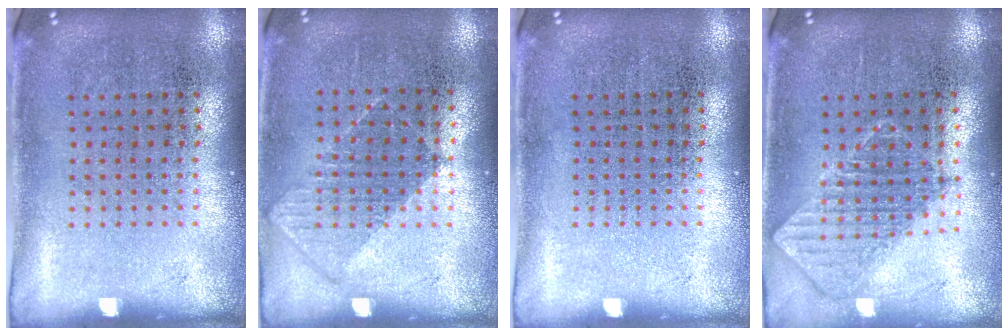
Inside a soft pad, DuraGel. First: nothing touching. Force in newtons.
{"total": 0.6, "press": 0.4, "slide": 0.4}
{"total": 0.0}
{"total": 0.9, "press": 0.9, "slide": 0.1}